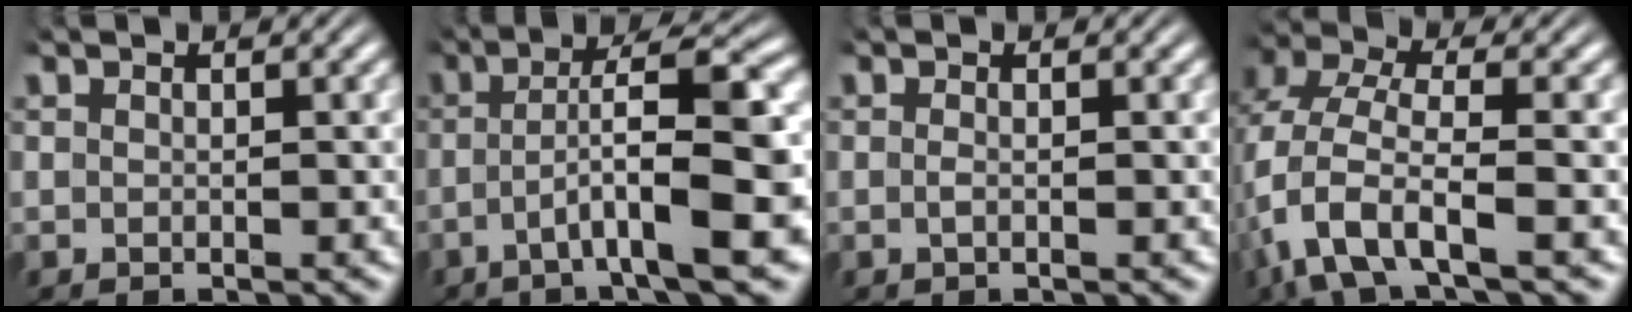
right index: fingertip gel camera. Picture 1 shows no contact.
{"total": 8.6, "force": [-1.4, 2.2, 8.2], "torque": [-0.127, -0.005, -0.017]}
{"total": 0.6, "force": [-0.4, -0.3, 0.4], "torque": [-0.012, -0.008, -0.003]}
{"total": 5.8, "force": [-1.1, 3.5, 4.5], "torque": [-0.134, -0.028, -0.008]}